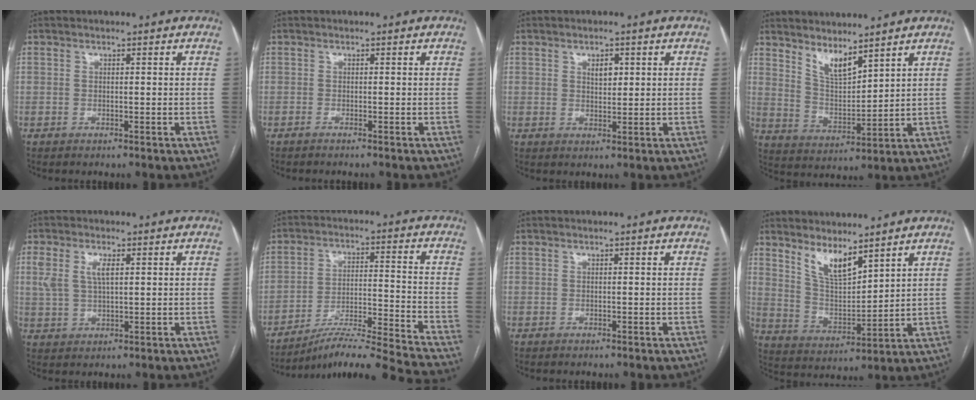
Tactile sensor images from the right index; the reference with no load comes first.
{"total": 0.8, "force": [-0.7, -0.2, 0.3], "torque": [0.001, 0.002, -0.013]}
{"total": 2.4, "force": [1.0, 1.3, 1.8], "torque": [-0.026, -0.002, 0.017]}
{"total": 6.3, "force": [5.2, 1.4, 3.3], "torque": [-0.070, -0.014, 0.110]}
{"total": 5.2, "force": [1.7, 2.3, 4.4], "torque": [-0.102, 0.017, 0.040]}
{"total": 17.6, "force": [-16.0, -3.1, 6.5], "torque": [-0.090, -0.013, -0.251]}
{"total": 0.0}
{"total": 7.7, "force": [5.9, 2.1, 4.5], "torque": [-0.091, -0.012, 0.124]}